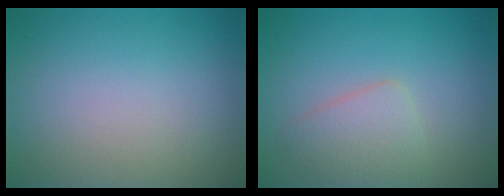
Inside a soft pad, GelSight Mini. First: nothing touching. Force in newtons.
{"total": 2.7, "press": 2.7, "slide": 0.1}